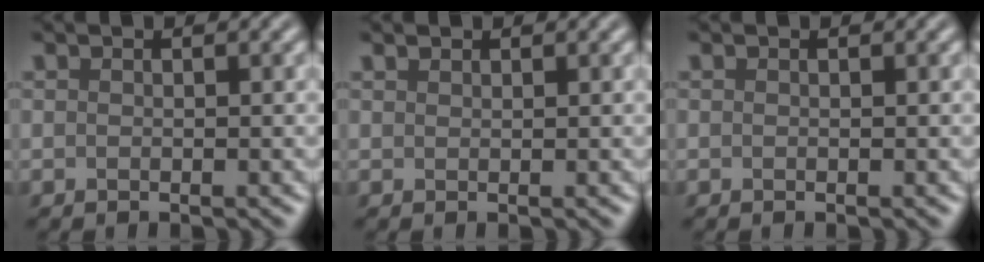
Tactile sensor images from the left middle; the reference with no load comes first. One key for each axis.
{"total": 0.6, "fx": 0.6, "fy": 0.2, "fz": 0.1, "tx": -0.005, "ty": 0.000, "tz": 0.013}
{"total": 0.0}